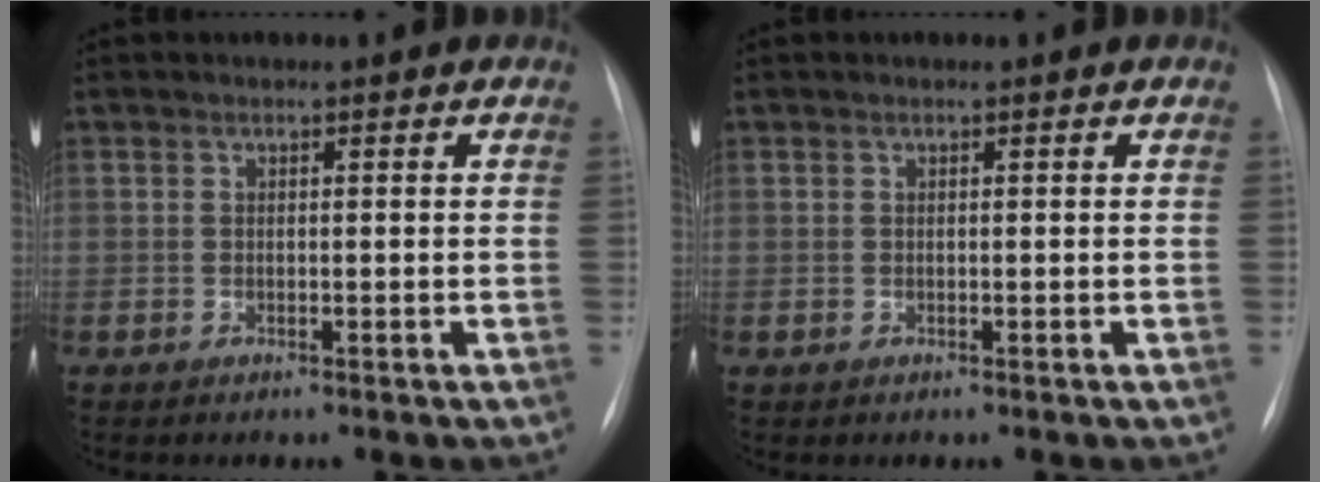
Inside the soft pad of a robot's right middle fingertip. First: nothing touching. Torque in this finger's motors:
{"motor_torque": [-0.21, -0.12, -0.01, 0.01]}